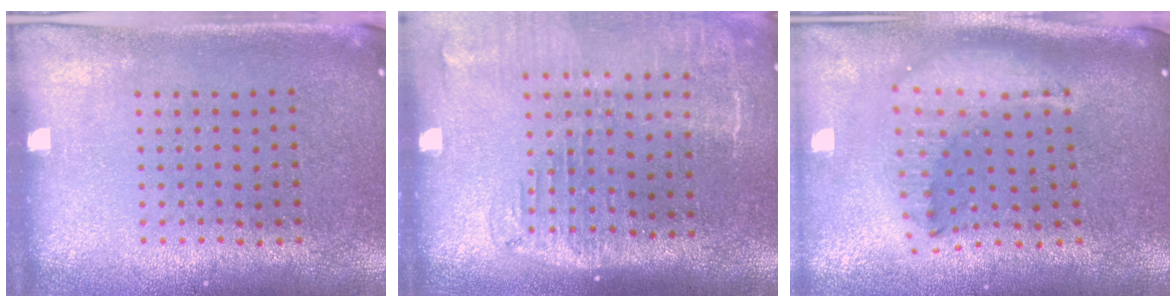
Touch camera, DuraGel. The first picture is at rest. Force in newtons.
{"total": 2.3, "press": 1.9, "slide": 1.4}
{"total": 2.1, "press": 1.7, "slide": 1.3}